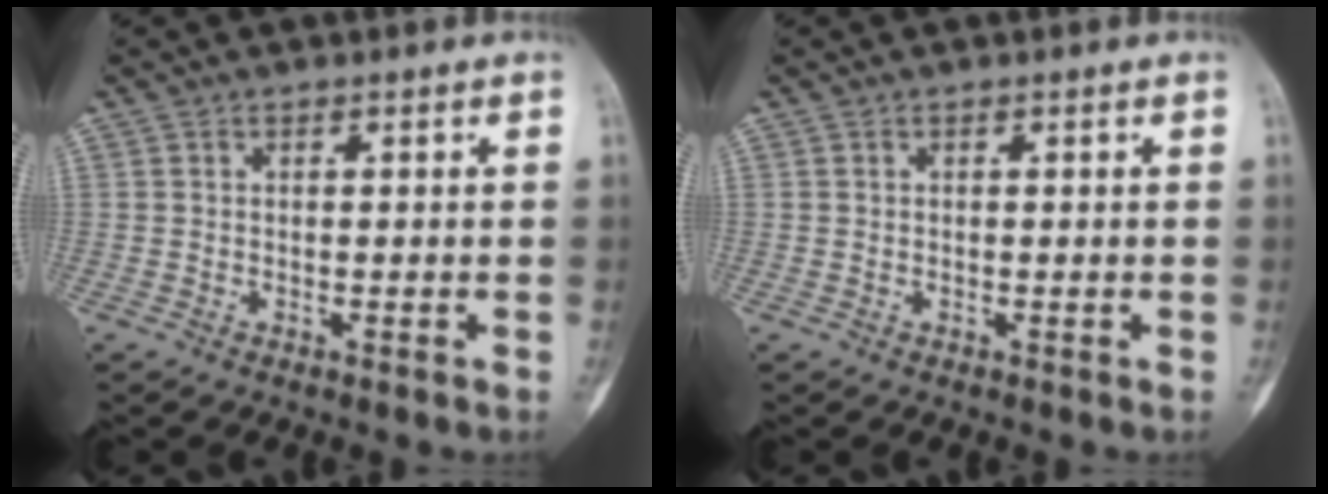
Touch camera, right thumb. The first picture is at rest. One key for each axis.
{"total": 0.0}